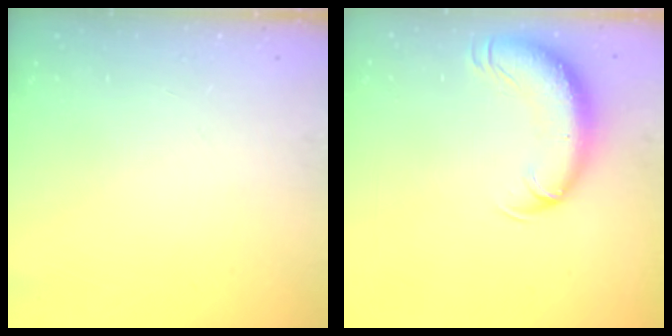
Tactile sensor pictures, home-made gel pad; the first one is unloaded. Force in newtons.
{"total": 10.6, "press": 10.3, "slide": 2.5}